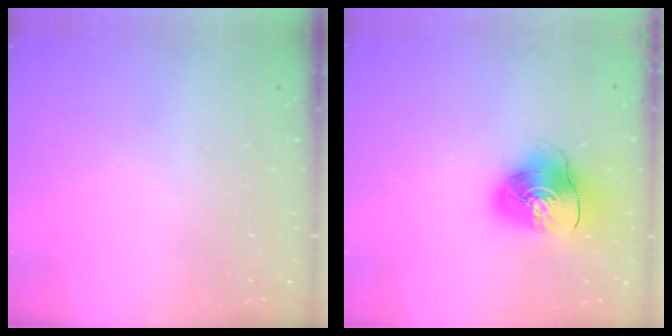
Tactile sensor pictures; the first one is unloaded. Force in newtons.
{"total": 10.6, "press": 10.5, "slide": 1.5}